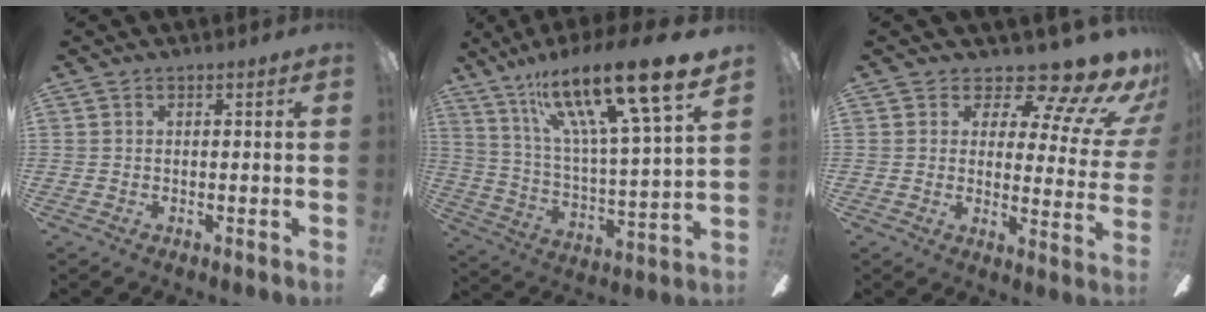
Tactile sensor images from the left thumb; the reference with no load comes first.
{"total": 23.5, "force": [16.0, 4.1, 16.7], "torque": [-0.293, -0.098, 0.254]}
{"total": 11.9, "force": [9.5, 3.8, 6.1], "torque": [-0.090, -0.078, 0.160]}